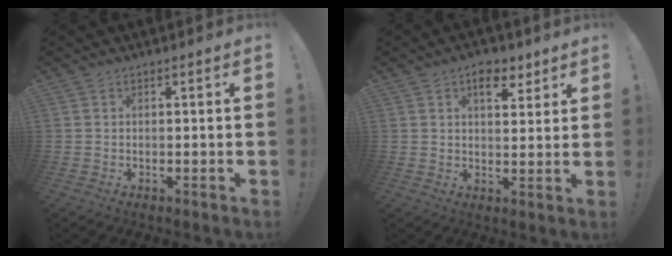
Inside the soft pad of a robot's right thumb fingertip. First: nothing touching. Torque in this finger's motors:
{"motor_torque": [0.03, 0.03, 0.17, -0.14, 0.00]}